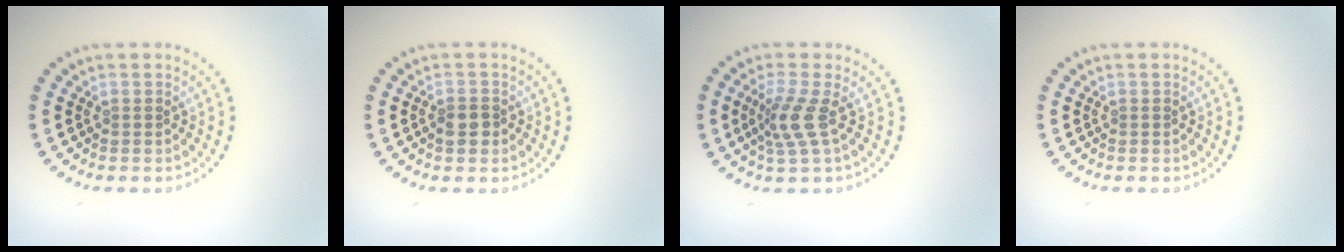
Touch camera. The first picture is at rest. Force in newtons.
{"total": 1.8, "press": 1.7, "slide": 0.7}
{"total": 2.8, "press": 2.0, "slide": 2.0}
{"total": 0.0}